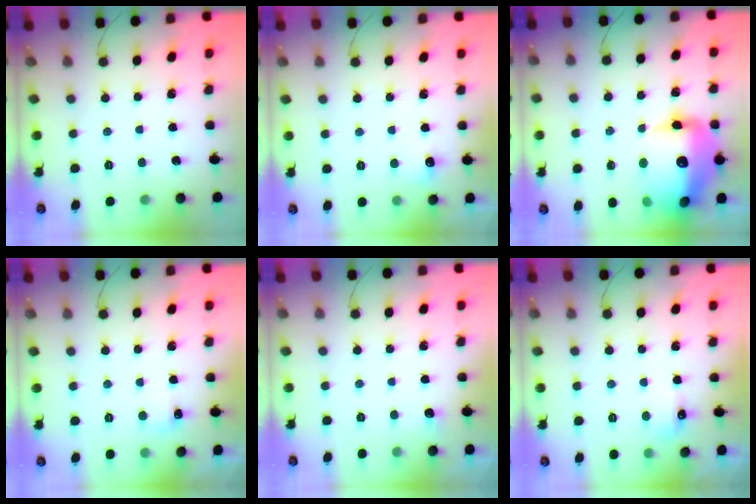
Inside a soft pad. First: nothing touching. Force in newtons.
{"total": 4.3, "press": 4.1, "slide": 1.2}
{"total": 22.3, "press": 21.8, "slide": 4.6}
{"total": 4.3, "press": 4.2, "slide": 1.0}
{"total": 7.4, "press": 2.7, "slide": 6.9}
{"total": 5.0, "press": 4.8, "slide": 1.4}